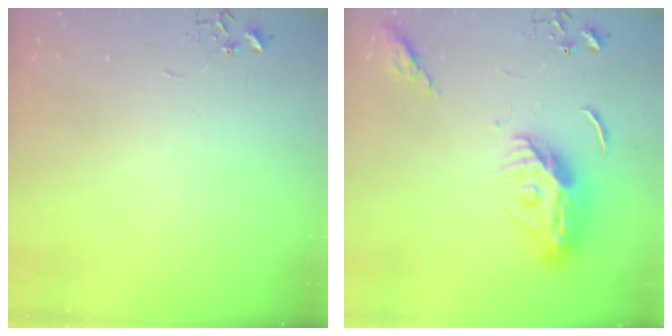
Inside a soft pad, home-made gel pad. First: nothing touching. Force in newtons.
{"total": 13.1, "press": 13.0, "slide": 1.3}